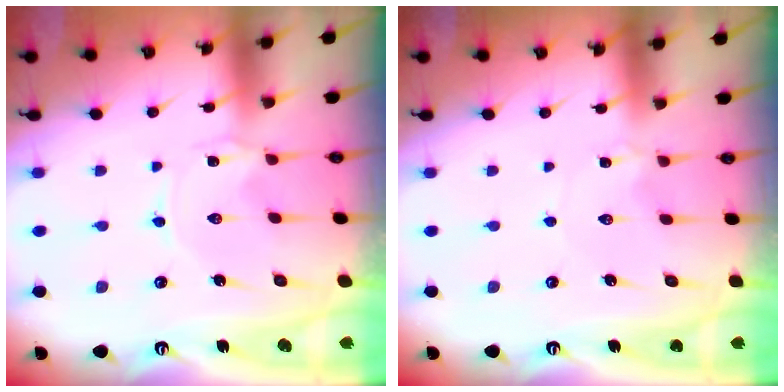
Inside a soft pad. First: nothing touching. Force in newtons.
{"total": 1.0, "press": 1.0, "slide": 0.2}